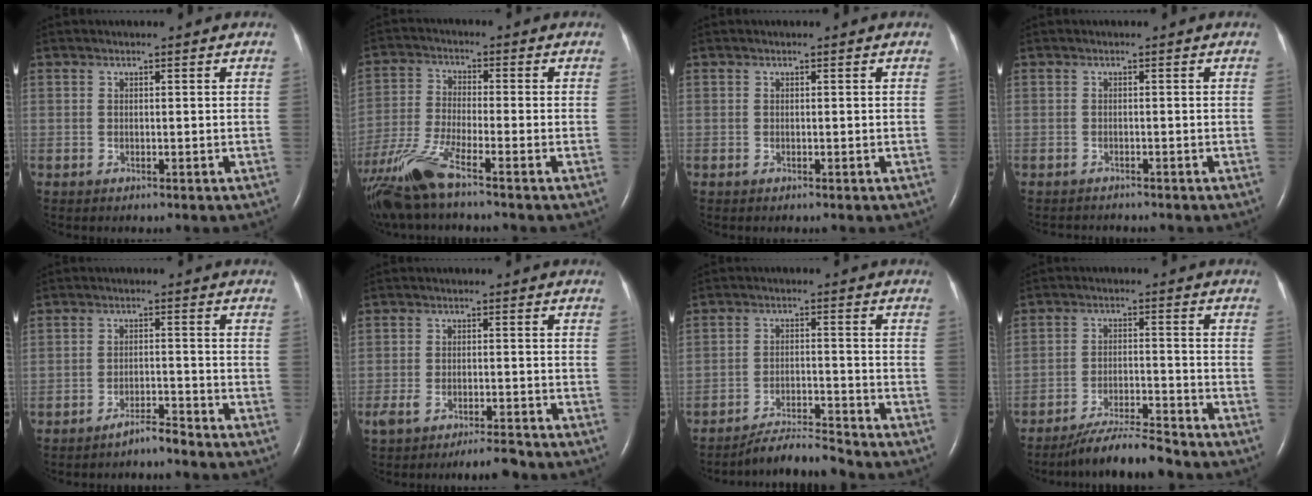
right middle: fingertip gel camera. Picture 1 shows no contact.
{"total": 10.3, "force": [-7.5, 0.3, 7.0], "torque": [-0.154, -0.026, -0.146]}
{"total": 0.0}
{"total": 1.8, "force": [-1.8, 0.2, 0.0], "torque": [0.001, -0.007, -0.024]}
{"total": 2.8, "force": [-2.7, -0.3, 0.8], "torque": [-0.016, -0.010, -0.048]}
{"total": 4.8, "force": [-4.0, 0.7, 2.5], "torque": [-0.049, -0.001, -0.070]}
{"total": 5.5, "force": [-5.3, -1.2, 0.3], "torque": [-0.013, -0.013, -0.094]}
{"total": 7.2, "force": [-6.7, -0.4, 2.8], "torque": [-0.052, -0.018, -0.119]}